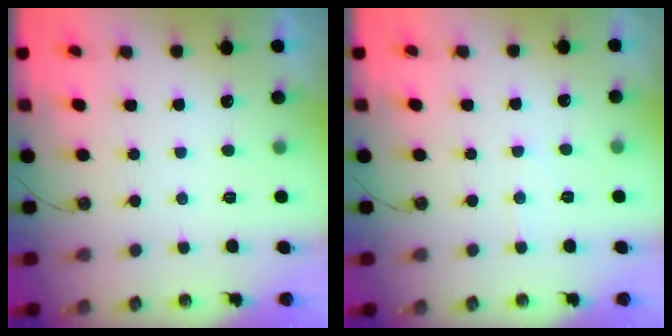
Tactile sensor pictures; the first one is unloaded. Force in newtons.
{"total": 4.8, "press": 4.7, "slide": 0.5}